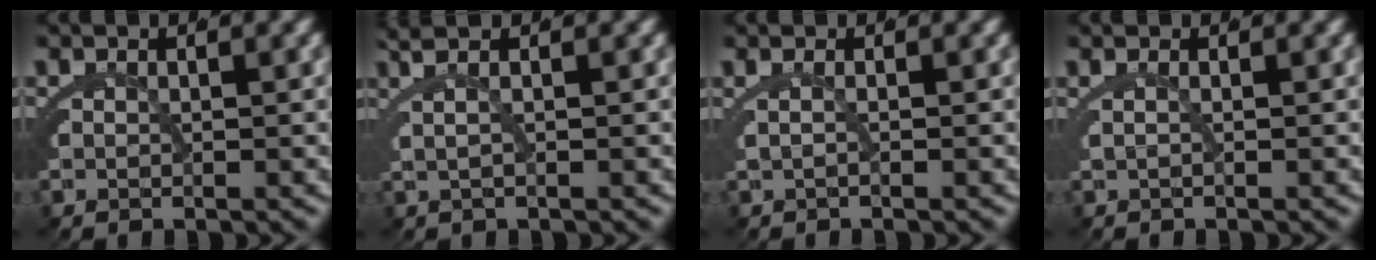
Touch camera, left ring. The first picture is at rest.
{"total": 2.5, "force": [1.4, -0.2, 2.0], "torque": [-0.033, 0.023, 0.016]}
{"total": 0.9, "force": [-0.2, -0.7, 0.5], "torque": [-0.014, 0.002, -0.001]}
{"total": 0.6, "force": [0.0, -0.4, 0.4], "torque": [-0.011, 0.004, 0.001]}